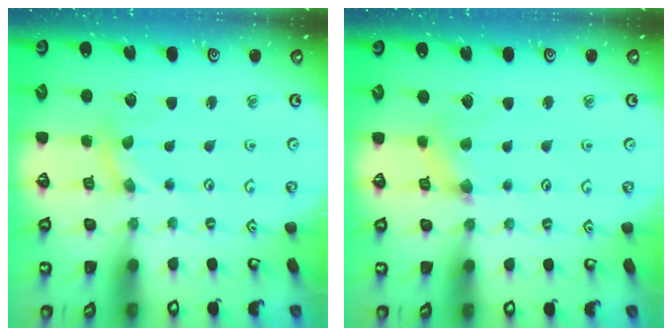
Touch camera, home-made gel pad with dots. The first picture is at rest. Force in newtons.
{"total": 2.3, "press": 2.3, "slide": 0.3}